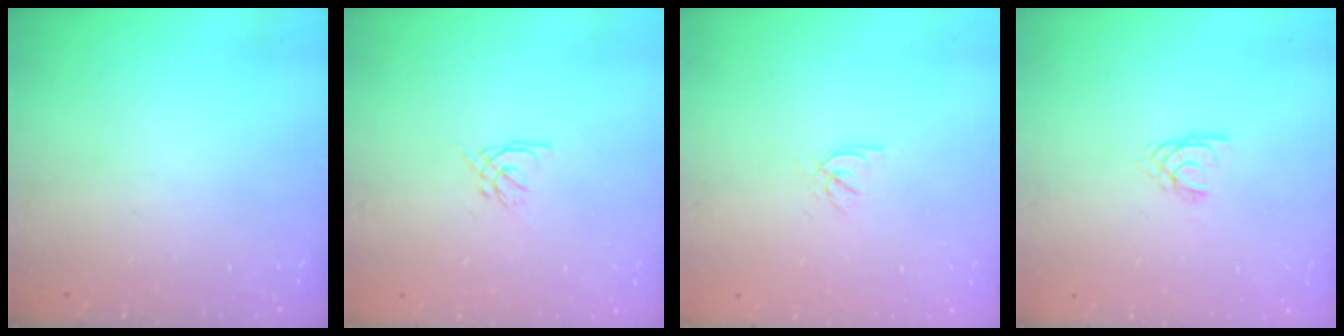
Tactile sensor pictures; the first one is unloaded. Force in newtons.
{"total": 1.6, "press": 1.5, "slide": 0.6}
{"total": 2.3, "press": 2.2, "slide": 0.3}
{"total": 2.2, "press": 2.2, "slide": 0.3}